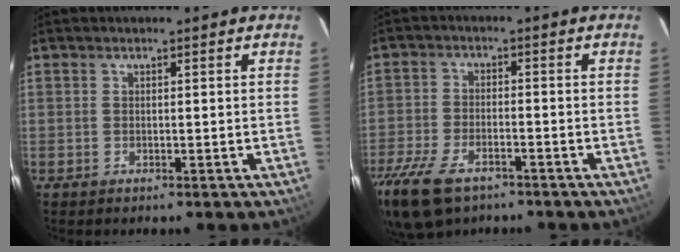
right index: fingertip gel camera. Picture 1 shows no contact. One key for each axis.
{"total": 15.3, "fx": -10.1, "fy": 7.4, "fz": 8.8, "tx": -0.224, "ty": -0.039, "tz": -0.181}